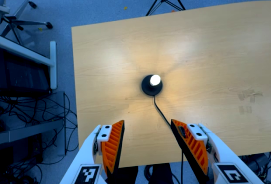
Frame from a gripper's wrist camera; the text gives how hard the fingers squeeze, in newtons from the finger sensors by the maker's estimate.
{"total": 0.0}